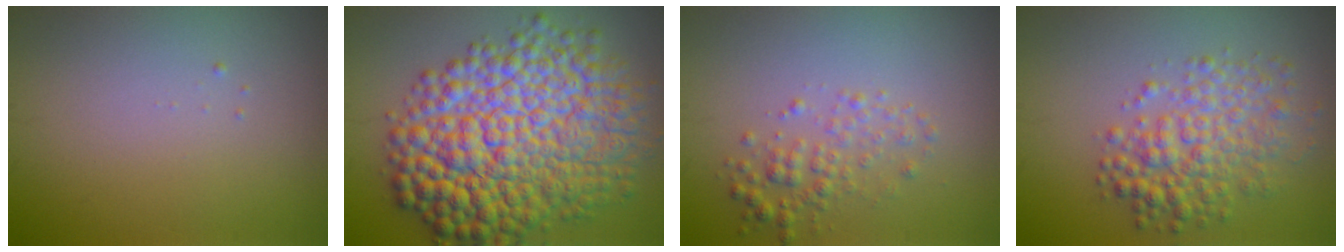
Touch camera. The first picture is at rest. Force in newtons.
{"total": 13.5, "press": 13.5, "slide": 0.1}
{"total": 2.3, "press": 2.3, "slide": 0.1}
{"total": 4.5, "press": 4.5, "slide": 0.1}